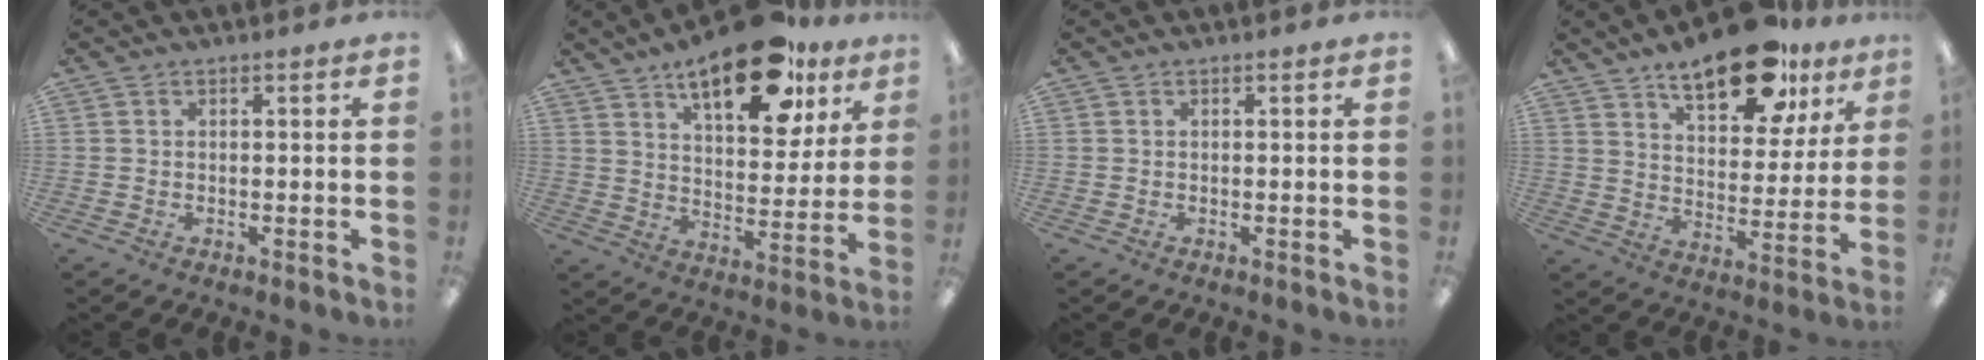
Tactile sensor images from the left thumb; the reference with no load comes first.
{"total": 19.7, "force": [12.8, 8.4, 12.4], "torque": [-0.172, -0.064, 0.207]}
{"total": 0.0}
{"total": 18.5, "force": [12.7, 7.9, 11.0], "torque": [-0.157, -0.061, 0.209]}